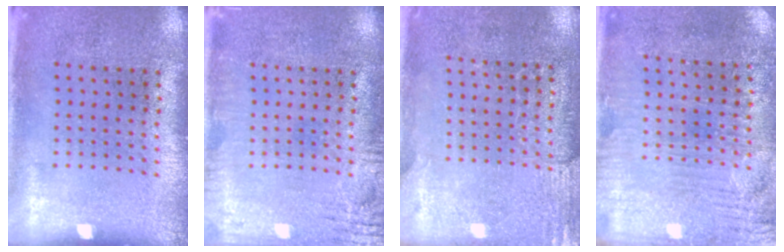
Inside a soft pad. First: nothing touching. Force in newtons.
{"total": 3.0, "press": 3.0, "slide": 0.2}
{"total": 2.6, "press": 2.4, "slide": 1.1}
{"total": 3.3, "press": 3.1, "slide": 1.2}